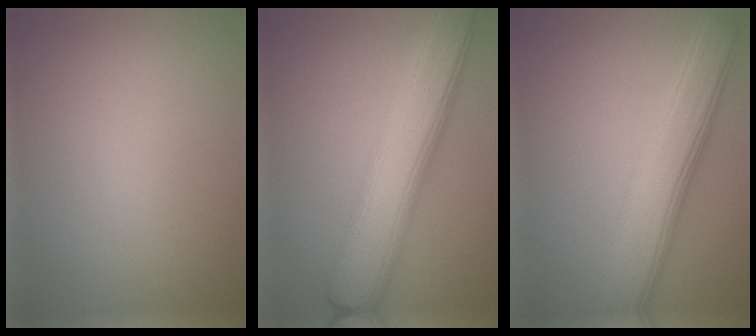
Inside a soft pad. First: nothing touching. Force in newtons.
{"total": 8.4, "press": 8.4, "slide": 0.2}
{"total": 7.2, "press": 7.1, "slide": 0.3}